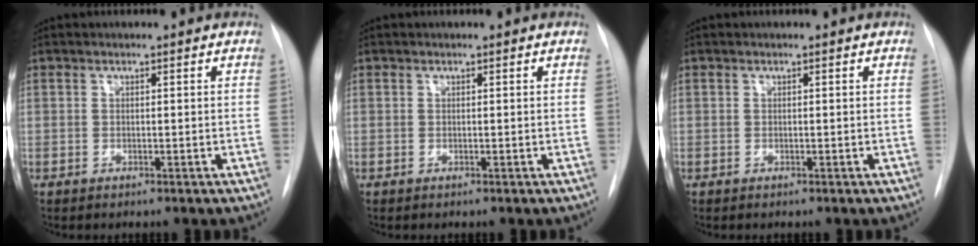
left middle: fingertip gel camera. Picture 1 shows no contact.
{"total": 0.0}
{"total": 0.0}